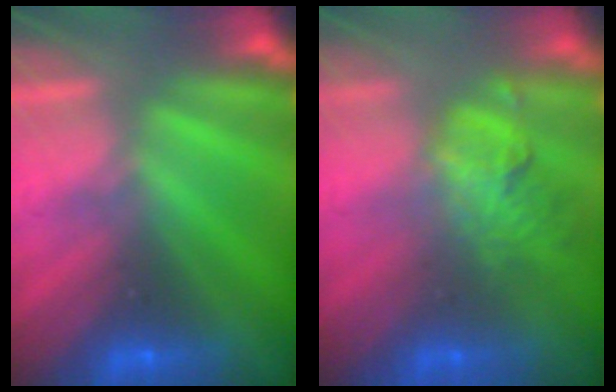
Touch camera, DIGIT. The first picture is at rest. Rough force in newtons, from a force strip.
{"total": 1.8}